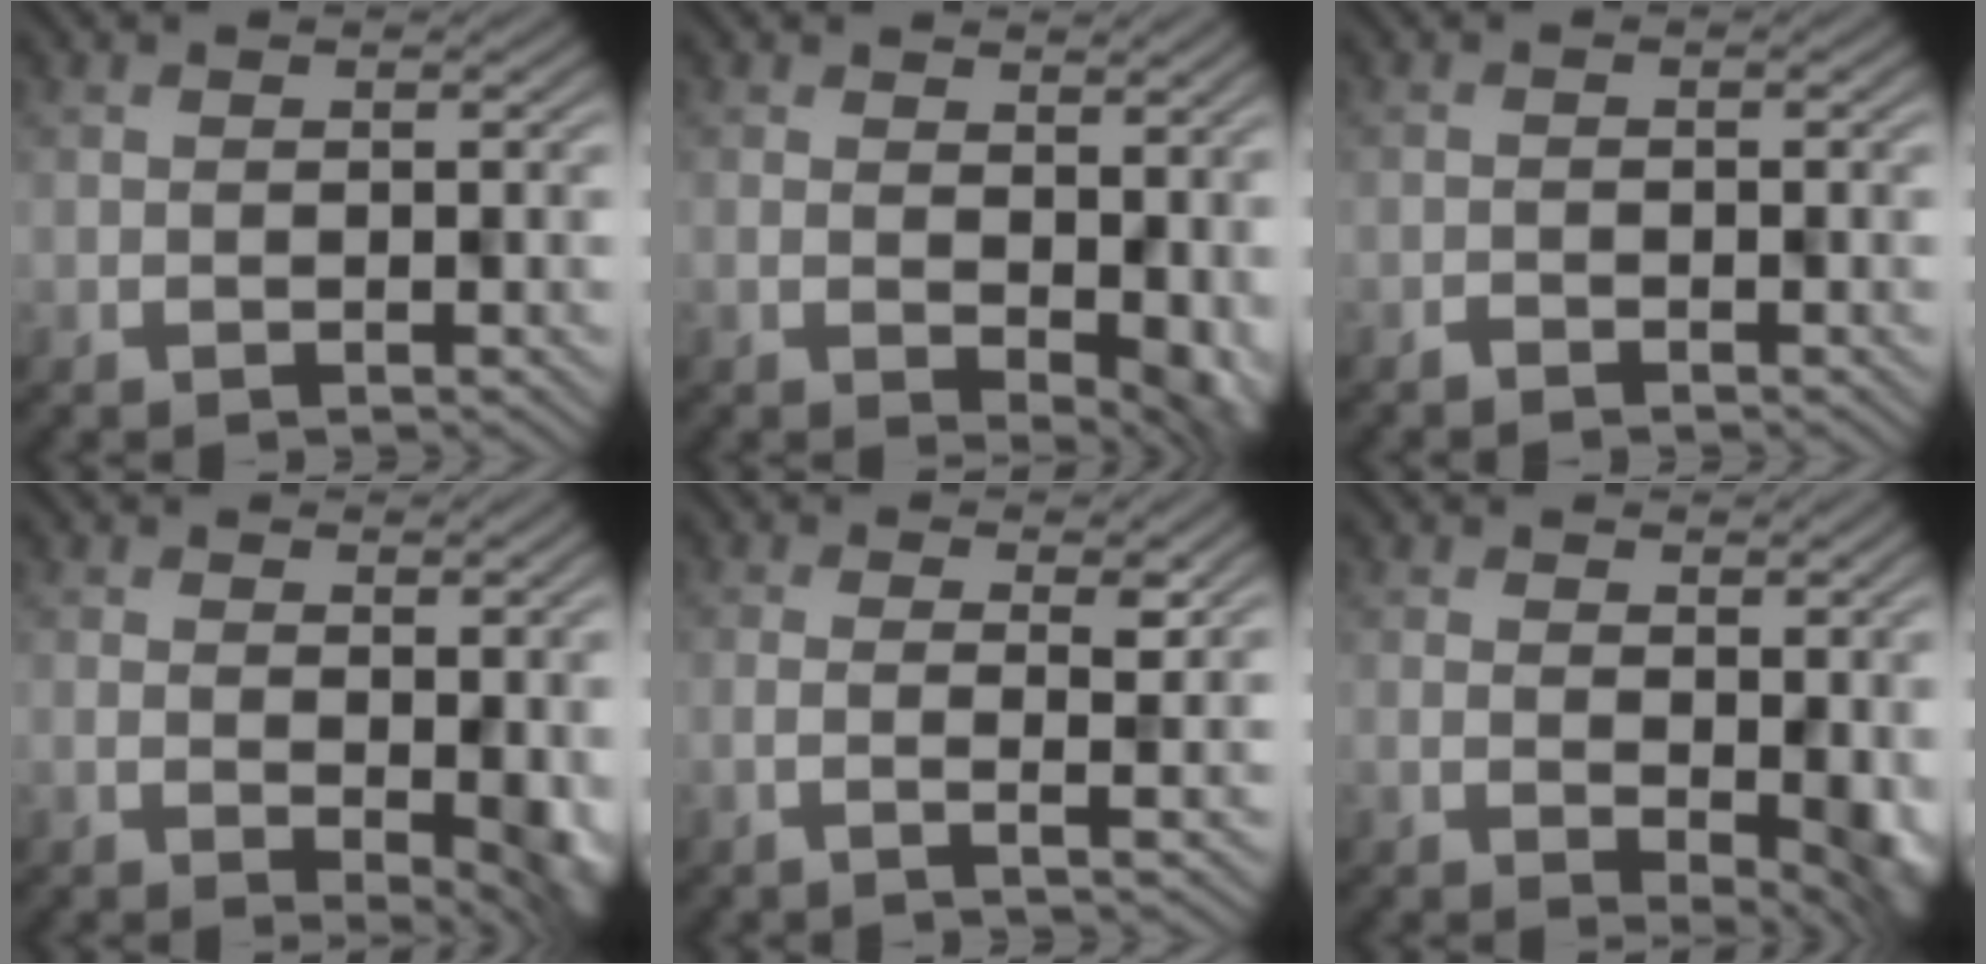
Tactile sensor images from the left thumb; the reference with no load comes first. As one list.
[{"total": 5.1, "force": [-0.4, 2.9, 4.2], "torque": [-0.060, -0.018, 0.015]}, {"total": 0.8, "force": [-0.8, 0.1, 0.1], "torque": [-0.003, -0.001, -0.015]}, {"total": 4.3, "force": [-0.4, 1.7, 3.9], "torque": [-0.055, -0.012, 0.012]}, {"total": 1.8, "force": [0.3, 0.1, 1.8], "torque": [-0.017, 0.002, -0.015]}, {"total": 4.9, "force": [-0.4, 2.3, 4.3], "torque": [-0.062, -0.017, 0.015]}]